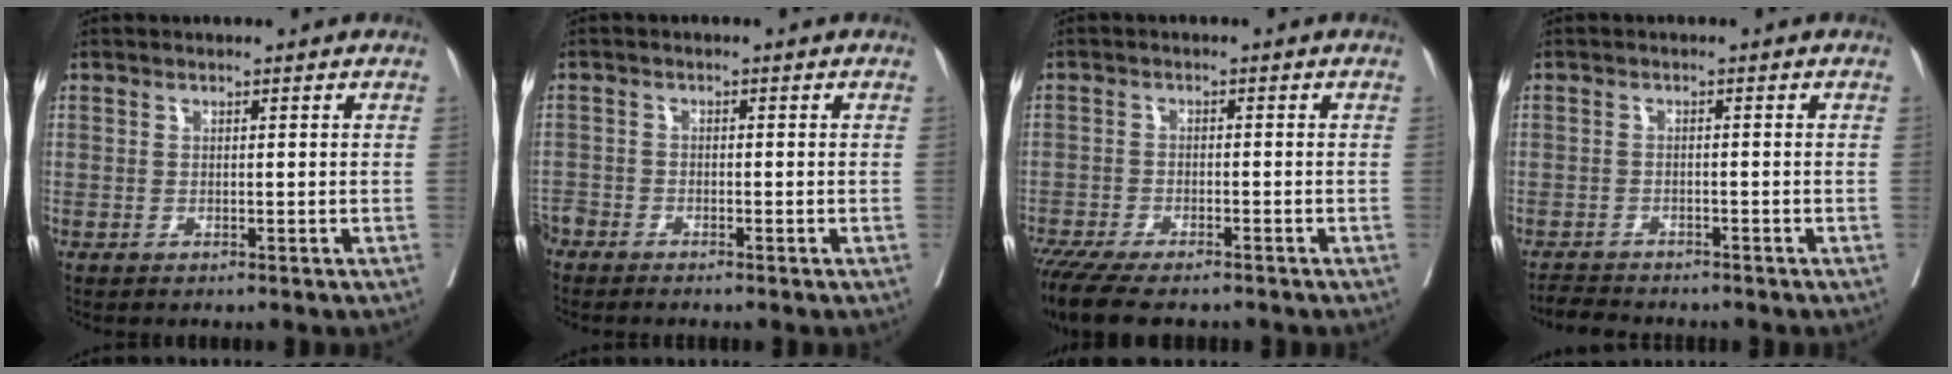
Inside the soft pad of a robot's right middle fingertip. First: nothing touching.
{"total": 3.3, "force": [-3.1, 0.7, 0.8], "torque": [-0.012, -0.007, -0.064]}
{"total": 11.1, "force": [-9.1, 2.8, 5.7], "torque": [-0.094, -0.015, -0.142]}
{"total": 4.3, "force": [-4.1, 0.8, 0.8], "torque": [-0.011, -0.013, -0.069]}